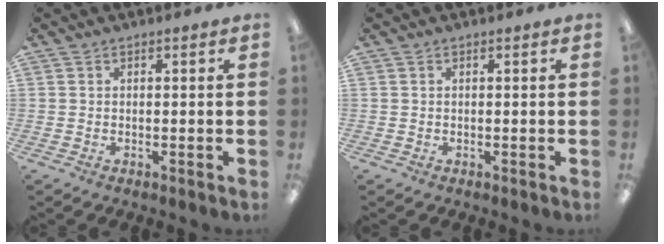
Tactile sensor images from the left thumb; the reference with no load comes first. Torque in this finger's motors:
{"motor_torque": [0.00, 0.02, 0.00, 0.05, 0.00]}